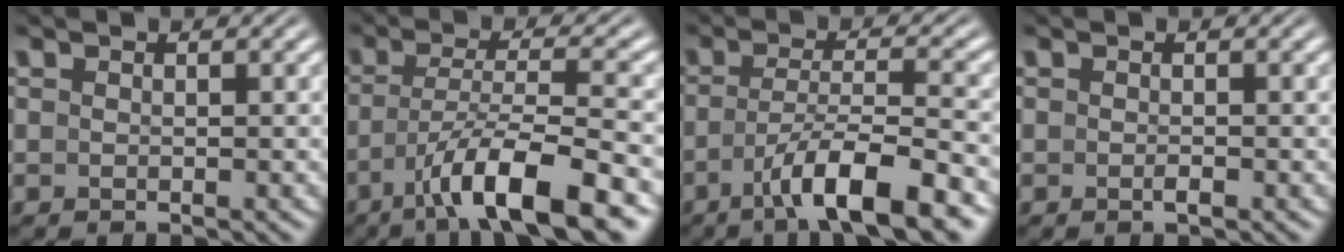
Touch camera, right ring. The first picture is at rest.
{"total": 7.5, "force": [-3.8, 1.6, 6.3], "torque": [-0.098, -0.017, -0.050]}
{"total": 6.8, "force": [-3.6, 1.3, 5.6], "torque": [-0.084, -0.014, -0.050]}
{"total": 0.6, "force": [-0.4, 0.1, 0.4], "torque": [-0.007, 0.004, -0.009]}